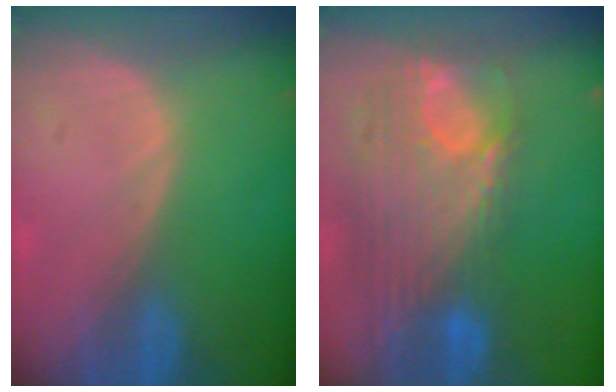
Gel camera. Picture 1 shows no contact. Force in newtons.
{"total": 12.2, "press": 10.3, "slide": 6.5}